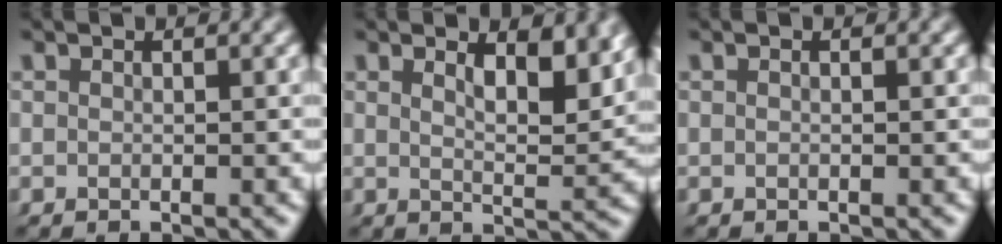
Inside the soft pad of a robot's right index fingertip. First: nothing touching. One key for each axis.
{"total": 3.6, "fx": 2.4, "fy": 0.4, "fz": 2.7, "tx": -0.038, "ty": -0.009, "tz": 0.040}
{"total": 0.0}